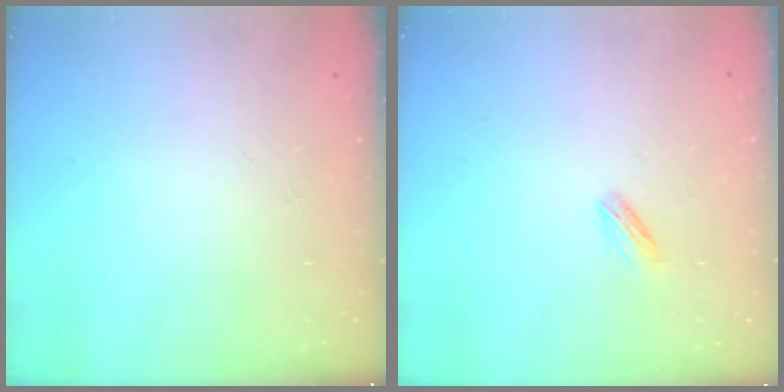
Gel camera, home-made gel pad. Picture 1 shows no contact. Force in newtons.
{"total": 2.6, "press": 2.5, "slide": 0.7}